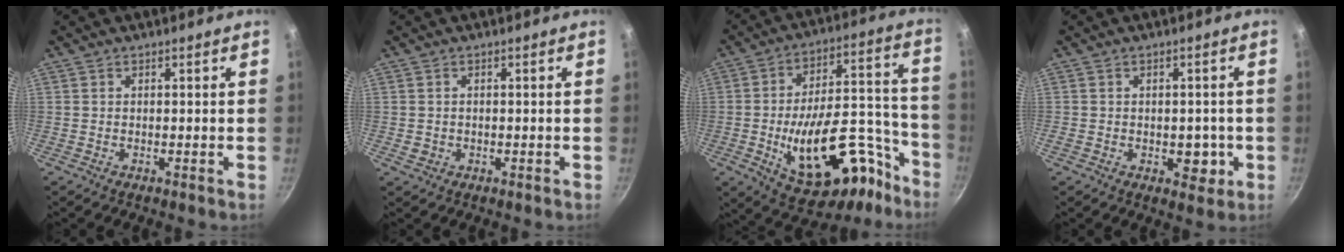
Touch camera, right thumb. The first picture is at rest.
{"total": 1.4, "force": [-0.2, 1.2, 0.6], "torque": [-0.010, 0.002, -0.001]}
{"total": 26.5, "force": [-11.4, 13.5, 19.8], "torque": [-0.240, 0.082, -0.153]}
{"total": 5.0, "force": [-1.2, 3.4, 3.5], "torque": [-0.014, 0.005, -0.012]}